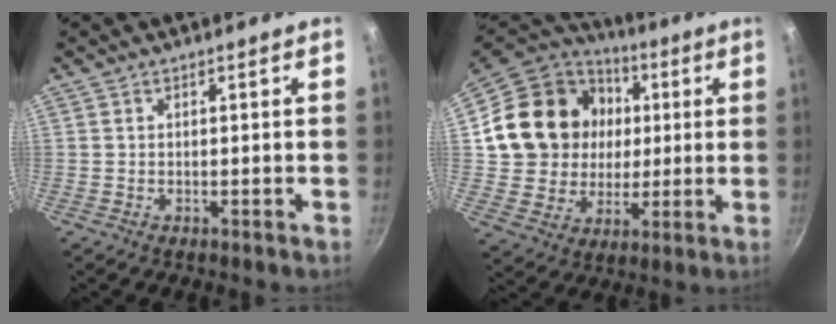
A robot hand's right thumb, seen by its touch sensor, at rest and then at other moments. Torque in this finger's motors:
{"motor_torque": [1.15, 2.23, 0.93, -0.69, 0.22]}